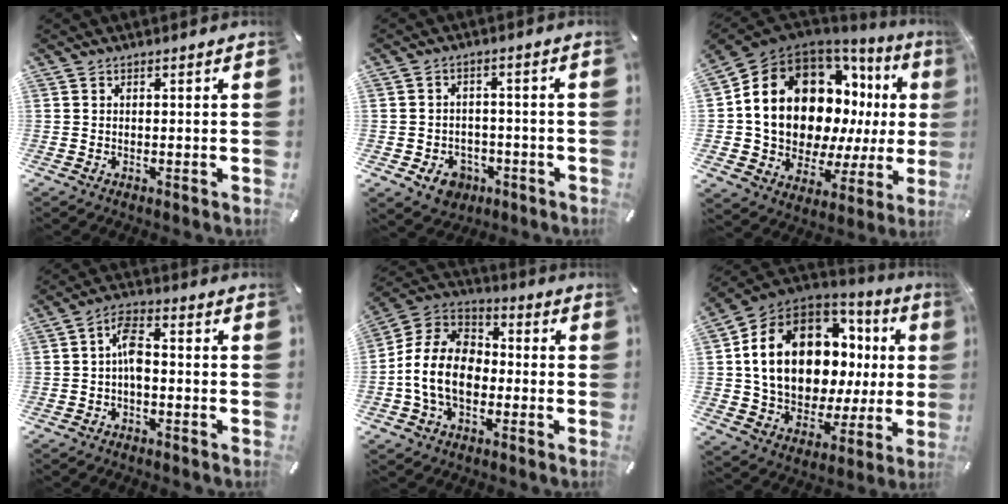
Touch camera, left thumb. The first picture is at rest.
{"total": 6.5, "force": [-3.1, 5.1, 2.6], "torque": [-0.050, 0.016, -0.058]}
{"total": 22.9, "force": [5.1, 15.7, 15.8], "torque": [-0.293, -0.053, 0.111]}
{"total": 6.3, "force": [-1.1, 3.2, 5.3], "torque": [-0.106, 0.015, -0.020]}
{"total": 13.3, "force": [-3.8, 10.0, 8.0], "torque": [-0.181, 0.029, -0.069]}
{"total": 19.4, "force": [5.1, 13.5, 12.9], "torque": [-0.232, -0.039, 0.102]}